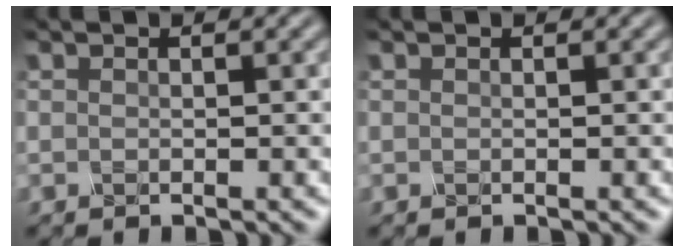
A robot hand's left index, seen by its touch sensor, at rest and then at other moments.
{"total": 0.0}